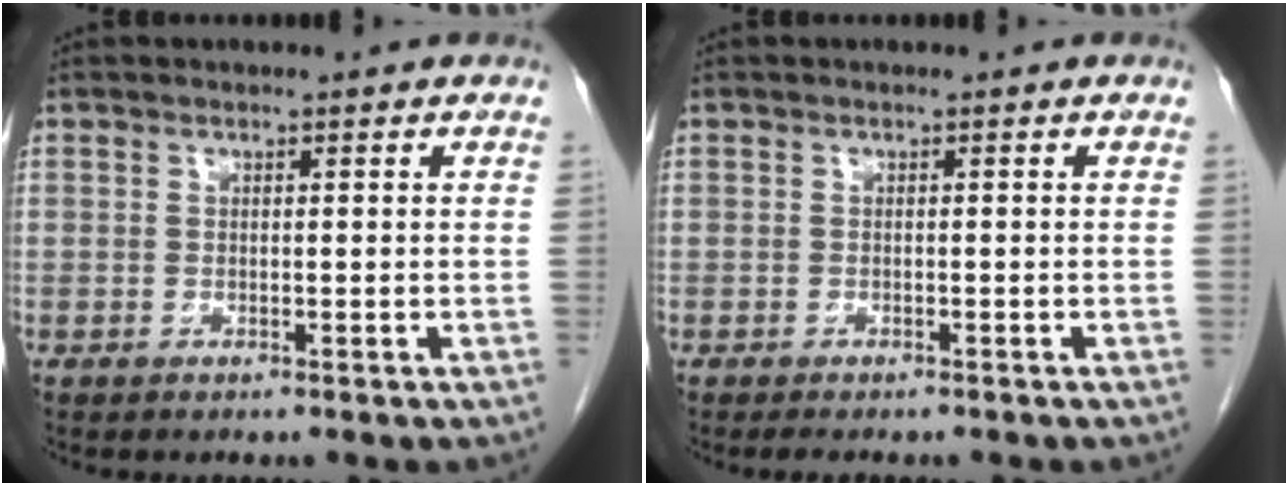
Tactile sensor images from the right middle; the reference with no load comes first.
{"total": 2.5, "force": [-2.1, 0.8, 1.1], "torque": [-0.020, -0.008, -0.023]}